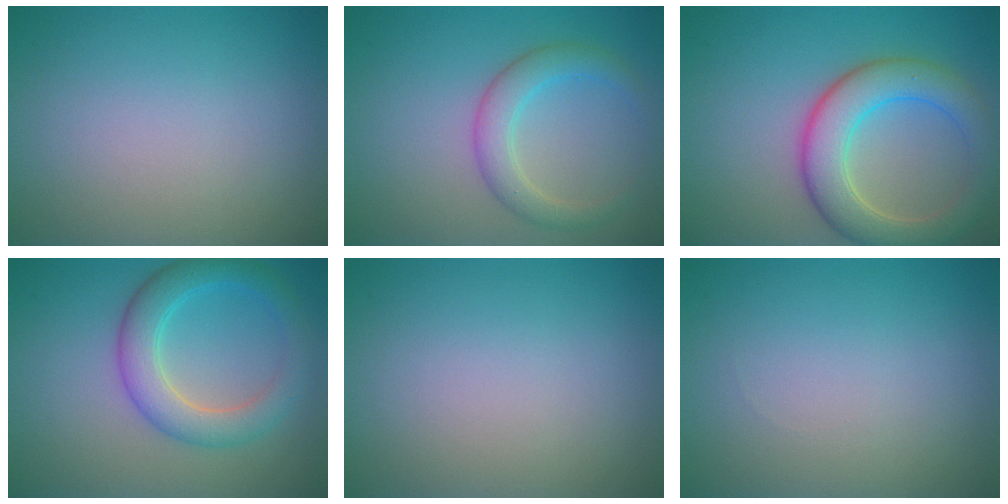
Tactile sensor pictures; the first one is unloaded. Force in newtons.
{"total": 3.2, "press": 3.2, "slide": 0.1}
{"total": 6.6, "press": 6.6, "slide": 0.4}
{"total": 4.7, "press": 4.7, "slide": 0.1}
{"total": 0.0}
{"total": 0.0}